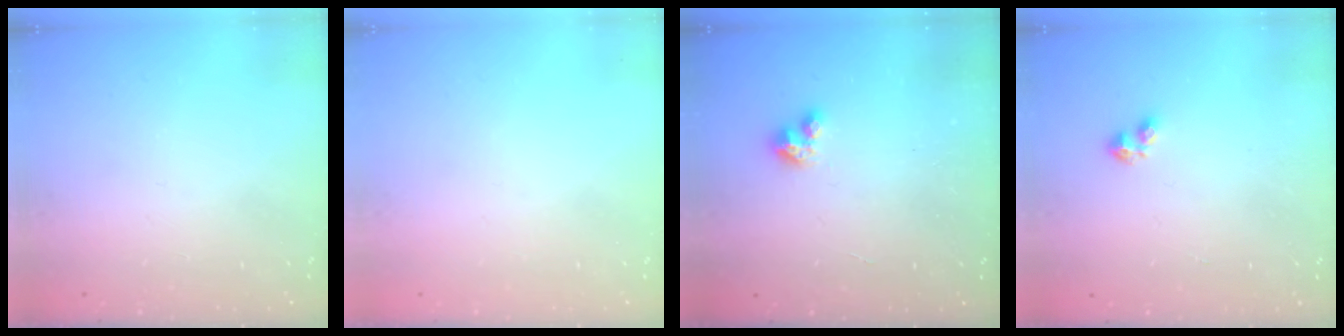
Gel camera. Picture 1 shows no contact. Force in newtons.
{"total": 0.0}
{"total": 3.1, "press": 3.1, "slide": 0.3}
{"total": 2.2, "press": 2.2, "slide": 0.4}